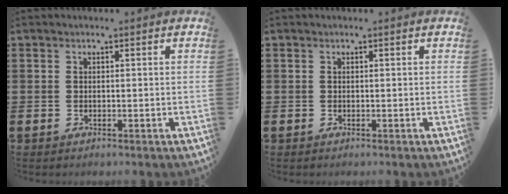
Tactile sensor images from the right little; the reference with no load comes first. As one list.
[{"total": 0.0}]